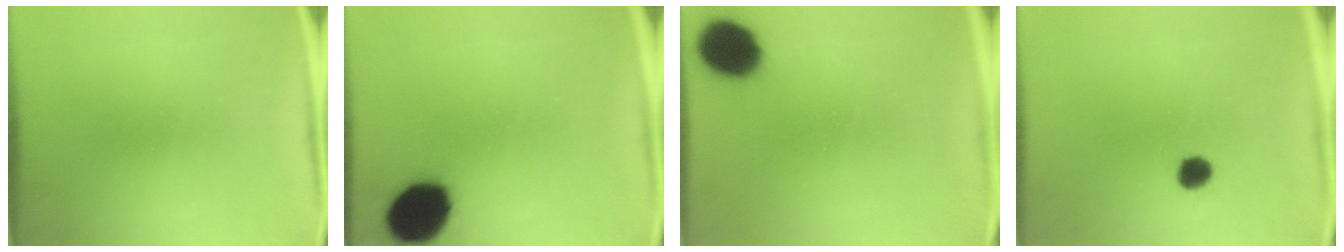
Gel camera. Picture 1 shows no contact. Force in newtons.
{"total": 14.5}
{"total": 12.7}
{"total": 3.0}